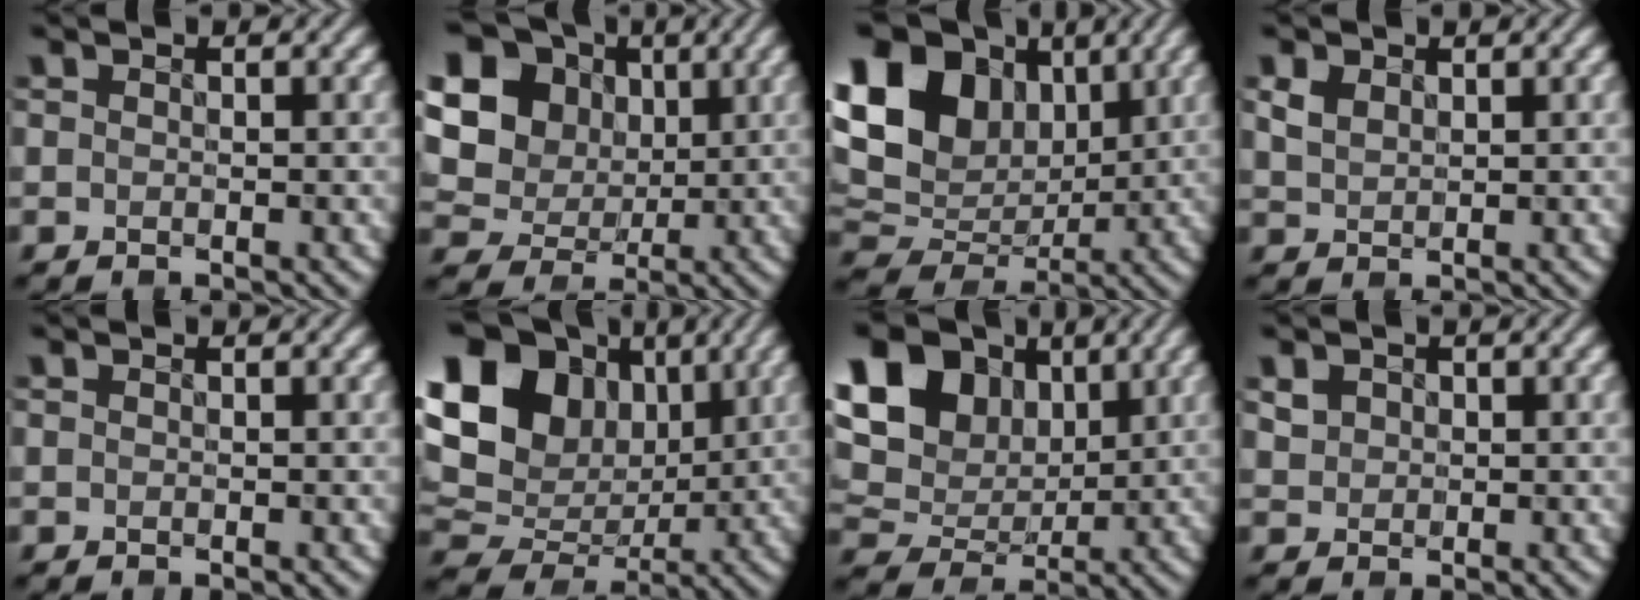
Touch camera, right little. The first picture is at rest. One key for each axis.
{"total": 12.8, "fx": 3.5, "fy": 10.9, "fz": 5.7, "tx": -0.153, "ty": 0.023, "tz": 0.067}
{"total": 13.9, "fx": 4.2, "fy": 10.2, "fz": 8.6, "tx": -0.181, "ty": 0.029, "tz": 0.071}
{"total": 0.8, "fx": 0.4, "fy": 0.6, "fz": 0.4, "tx": -0.017, "ty": -0.004, "tz": 0.018}
{"total": 0.0}
{"total": 16.6, "fx": 4.7, "fy": 12.7, "fz": 9.6, "tx": -0.211, "ty": 0.039, "tz": 0.081}
{"total": 12.5, "fx": 4.9, "fy": 8.9, "fz": 7.3, "tx": -0.138, "ty": 0.029, "tz": 0.072}
{"total": 1.3, "fx": 0.2, "fy": 1.2, "fz": 0.3, "tx": -0.017, "ty": -0.001, "tz": 0.009}